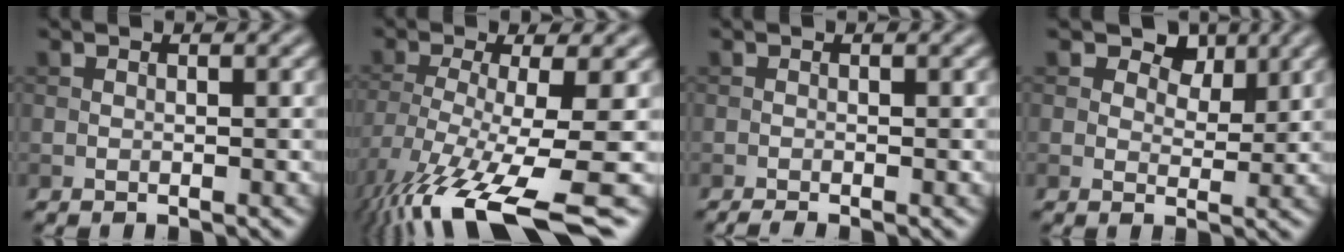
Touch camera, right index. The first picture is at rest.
{"total": 13.0, "force": [-7.1, 3.2, 10.4], "torque": [-0.205, -0.025, -0.112]}
{"total": 1.1, "force": [-0.9, 0.1, 0.7], "torque": [-0.008, -0.002, -0.018]}
{"total": 3.8, "force": [2.2, 2.4, 2.0], "torque": [-0.025, -0.010, 0.030]}